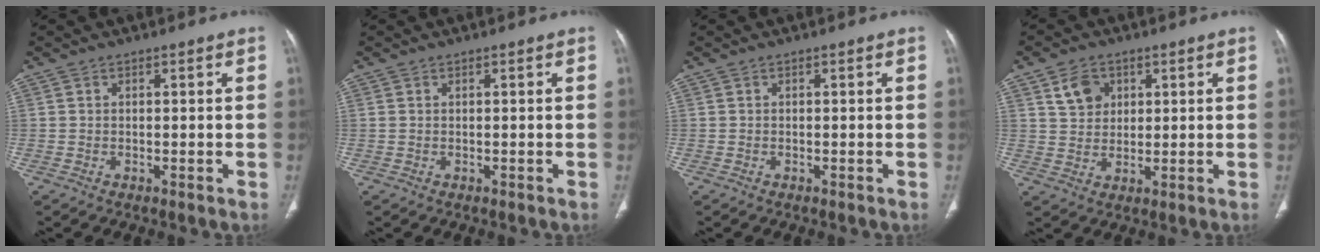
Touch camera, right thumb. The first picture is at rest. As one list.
[{"total": 0.0}, {"total": 0.0}, {"total": 6.0, "force": [2.7, 4.6, 2.7], "torque": [-0.028, -0.013, 0.053]}]